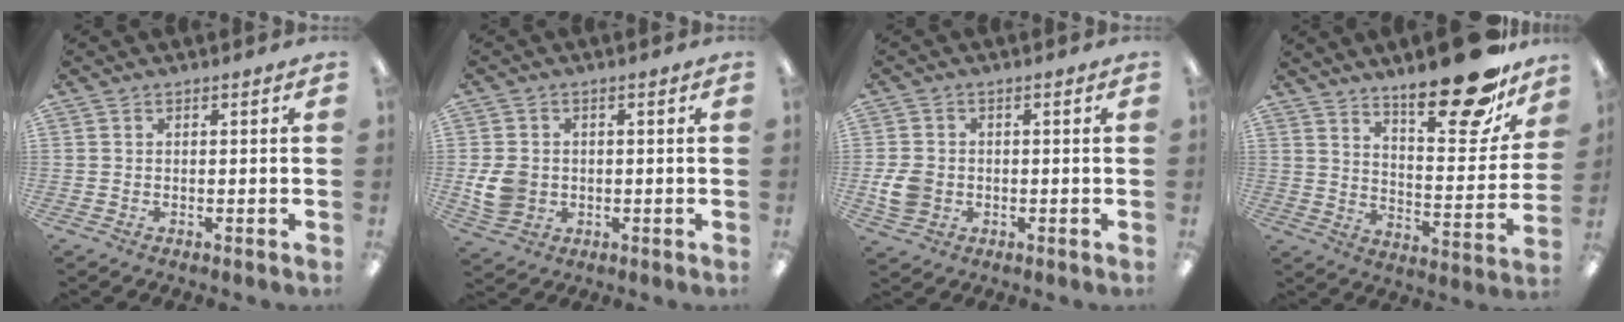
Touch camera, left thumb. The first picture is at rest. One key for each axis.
{"total": 7.1, "fx": -0.4, "fy": 6.0, "fz": 3.6, "tx": -0.070, "ty": 0.007, "tz": -0.004}
{"total": 6.3, "fx": -0.9, "fy": 5.2, "fz": 3.4, "tx": -0.070, "ty": 0.006, "tz": -0.016}
{"total": 21.4, "fx": 16.1, "fy": 6.7, "fz": 12.4, "tx": -0.177, "ty": -0.108, "tz": 0.263}